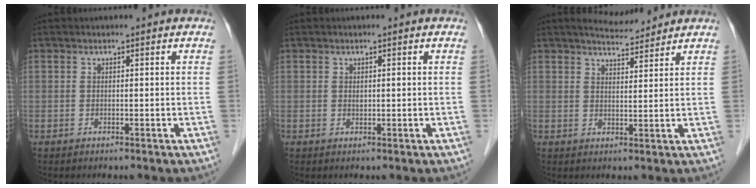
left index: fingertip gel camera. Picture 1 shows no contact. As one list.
[{"total": 0.8, "force": [0.2, 0.3, 0.7], "torque": [-0.014, 0.002, 0.005]}, {"total": 4.9, "force": [4.7, 0.7, 1.4], "torque": [-0.027, 0.006, 0.076]}]